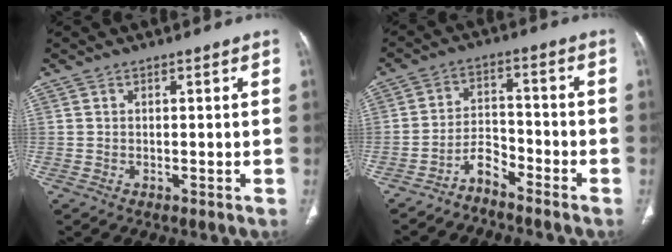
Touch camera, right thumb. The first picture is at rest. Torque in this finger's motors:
{"motor_torque": [-0.29, -0.34, 0.08, 0.02, 0.00]}